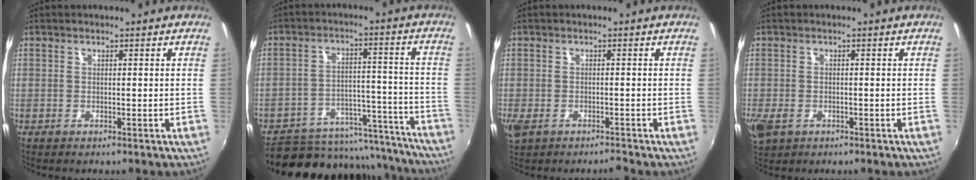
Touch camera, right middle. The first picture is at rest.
{"total": 20.0, "force": [-17.1, 8.6, 5.8], "torque": [-0.111, 0.043, -0.209]}
{"total": 3.9, "force": [-2.7, 1.5, 2.3], "torque": [-0.060, -0.016, -0.049]}
{"total": 5.3, "force": [-2.4, 3.5, 3.3], "torque": [-0.075, -0.018, -0.041]}